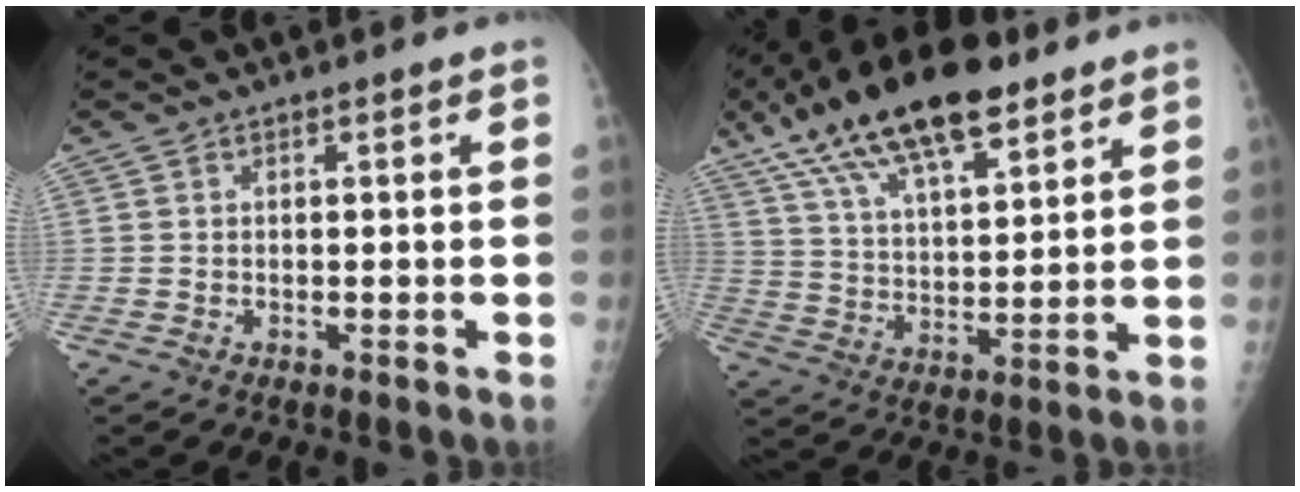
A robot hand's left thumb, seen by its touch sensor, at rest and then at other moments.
{"total": 20.9, "force": [13.1, 8.1, 14.1], "torque": [-0.227, -0.024, 0.233]}